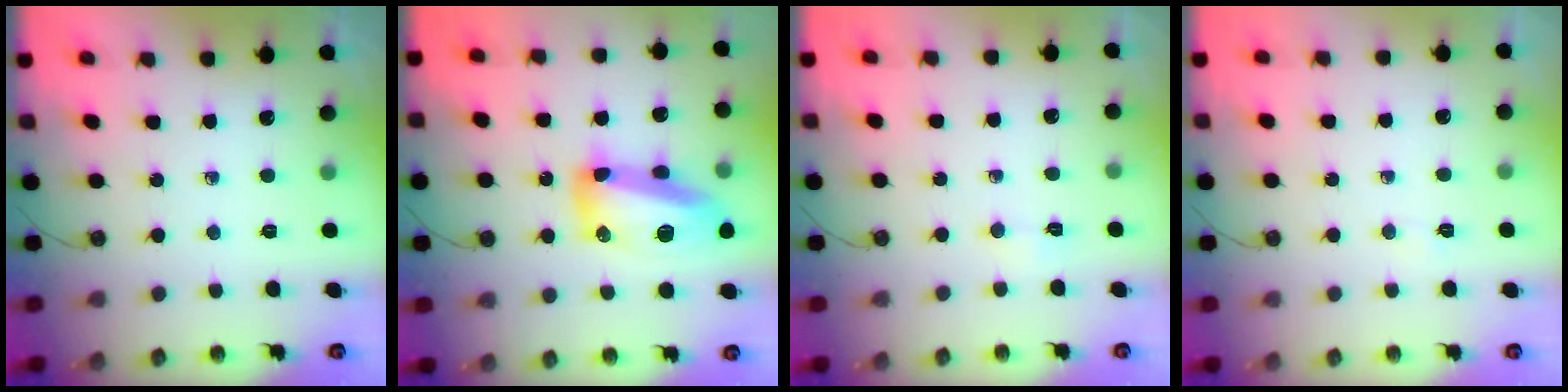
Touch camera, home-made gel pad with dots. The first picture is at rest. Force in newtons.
{"total": 17.0, "press": 16.7, "slide": 2.9}
{"total": 3.2, "press": 3.2, "slide": 0.4}
{"total": 13.8, "press": 3.4, "slide": 13.3}